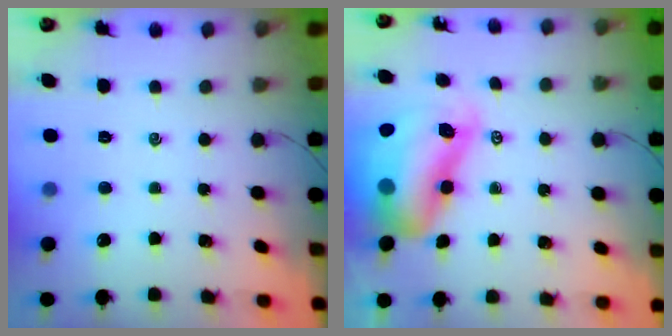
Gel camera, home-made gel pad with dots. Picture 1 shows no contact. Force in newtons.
{"total": 16.7, "press": 16.0, "slide": 4.6}